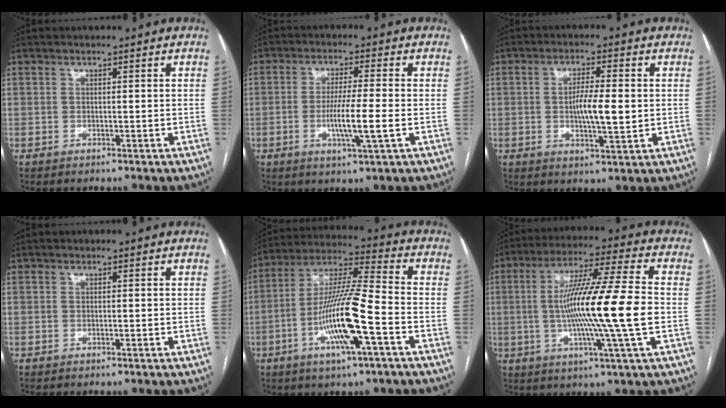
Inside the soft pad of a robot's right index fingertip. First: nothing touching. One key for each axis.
{"total": 7.4, "fx": -1.6, "fy": -0.2, "fz": 7.2, "tx": -0.131, "ty": -0.012, "tz": -0.031}
{"total": 6.8, "fx": 0.0, "fy": 1.2, "fz": 6.7, "tx": -0.118, "ty": -0.002, "tz": 0.000}
{"total": 0.0}
{"total": 15.1, "fx": -5.0, "fy": 1.1, "fz": 14.2, "tx": -0.277, "ty": -0.001, "tz": -0.092}
{"total": 17.0, "fx": -1.2, "fy": -1.1, "fz": 16.9, "tx": -0.300, "ty": -0.007, "tz": -0.029}